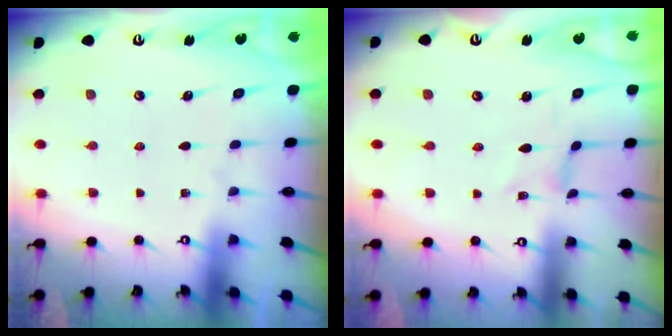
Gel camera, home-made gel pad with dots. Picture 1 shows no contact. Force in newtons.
{"total": 0.0}